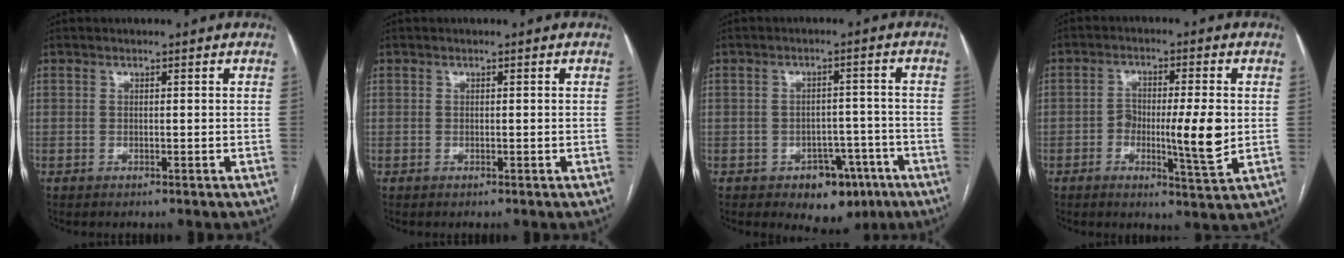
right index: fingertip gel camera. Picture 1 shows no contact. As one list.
[{"total": 0.0}, {"total": 7.1, "force": [-4.0, 4.8, 3.3], "torque": [-0.026, 0.019, -0.048]}, {"total": 8.3, "force": [-1.0, 1.7, 8.1], "torque": [-0.131, 0.000, -0.014]}]